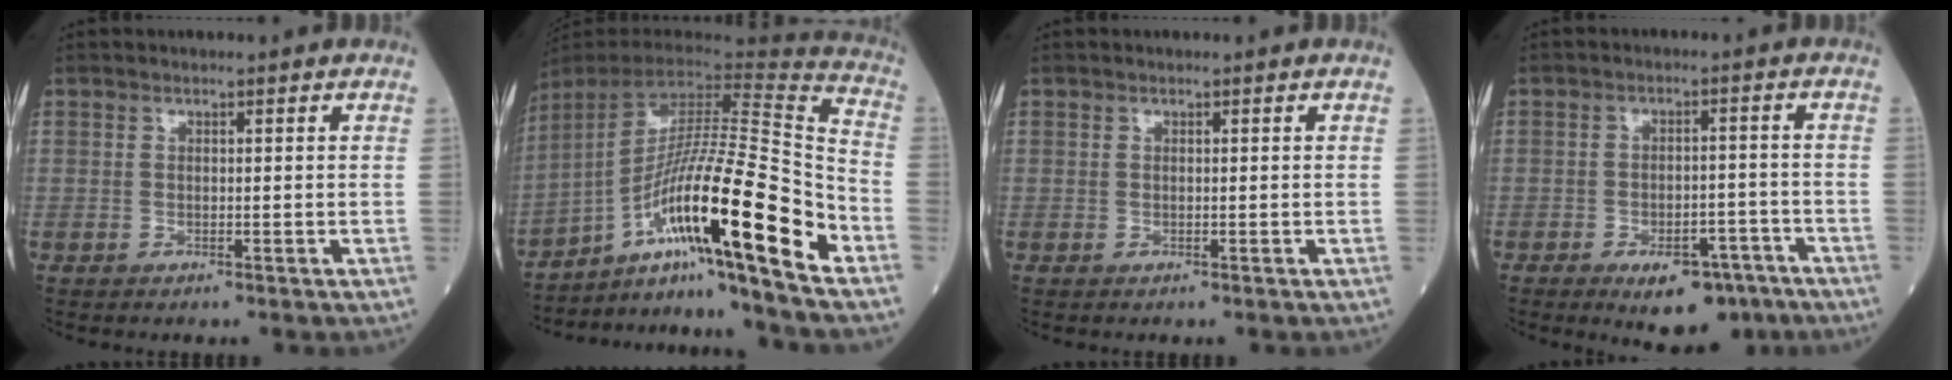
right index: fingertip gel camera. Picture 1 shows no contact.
{"total": 22.6, "force": [-10.5, -0.4, 20.0], "torque": [-0.337, -0.002, -0.182]}
{"total": 0.0}
{"total": 8.2, "force": [-5.3, 3.7, 5.0], "torque": [-0.064, 0.004, -0.071]}